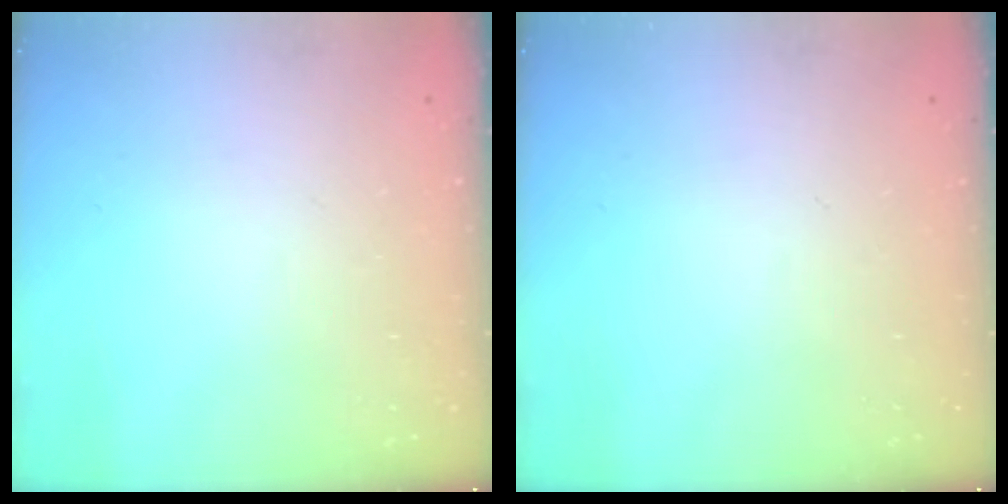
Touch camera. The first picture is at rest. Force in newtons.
{"total": 0.0}